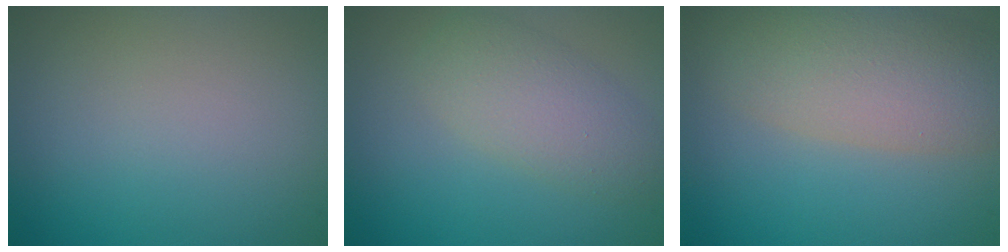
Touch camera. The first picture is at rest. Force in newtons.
{"total": 3.8, "press": 3.8, "slide": 0.1}
{"total": 6.8, "press": 6.8, "slide": 0.7}